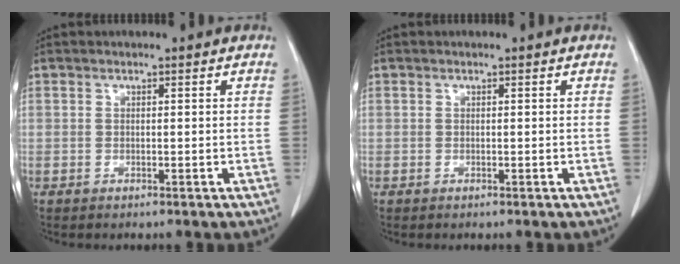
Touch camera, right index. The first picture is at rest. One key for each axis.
{"total": 0.0}